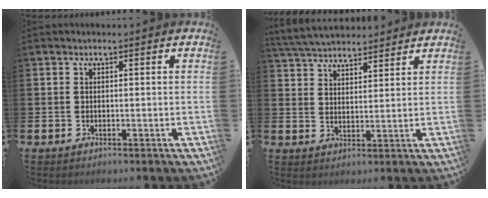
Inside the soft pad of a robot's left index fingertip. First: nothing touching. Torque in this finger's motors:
{"motor_torque": [0.98, -1.16, 0.12, 0.21]}